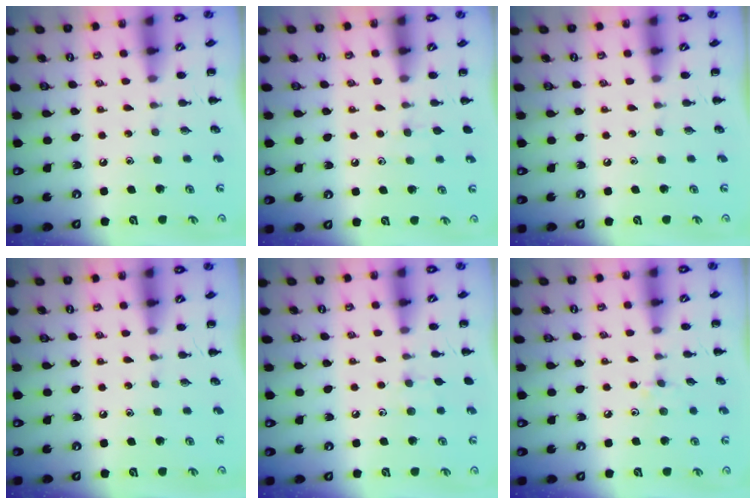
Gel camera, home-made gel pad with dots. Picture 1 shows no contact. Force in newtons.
{"total": 3.3, "press": 3.0, "slide": 1.3}
{"total": 0.0}
{"total": 0.0}
{"total": 5.2, "press": 4.9, "slide": 1.6}
{"total": 5.7, "press": 5.4, "slide": 1.8}